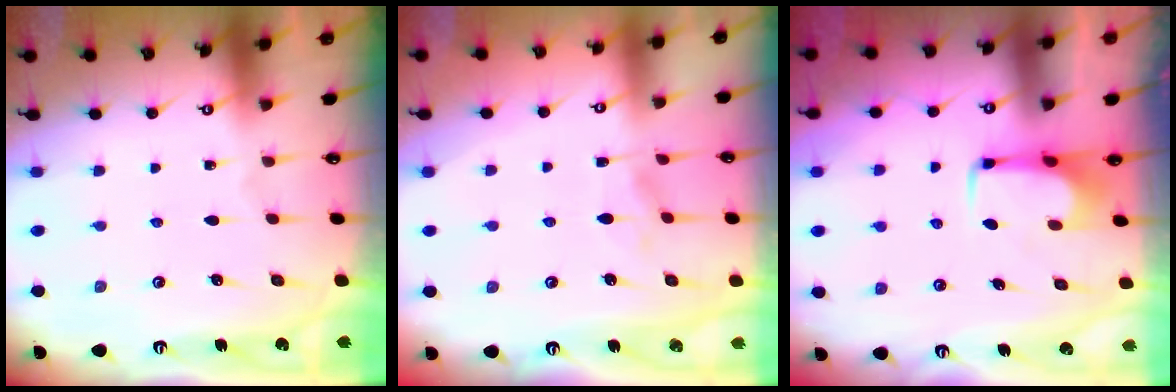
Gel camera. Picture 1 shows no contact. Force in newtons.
{"total": 1.8, "press": 1.5, "slide": 1.0}
{"total": 1.7, "press": 1.6, "slide": 0.5}